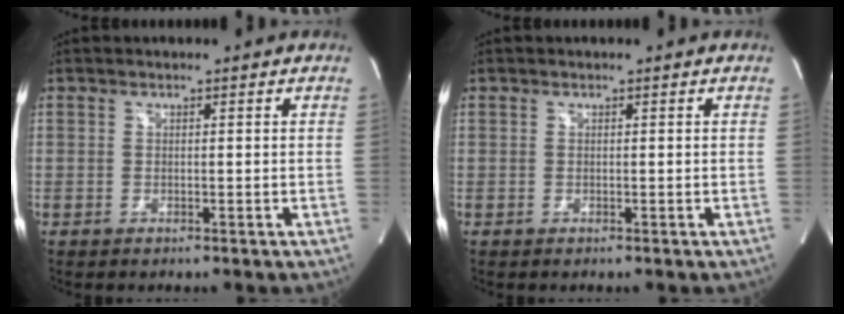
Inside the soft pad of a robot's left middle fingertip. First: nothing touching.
{"total": 0.0}